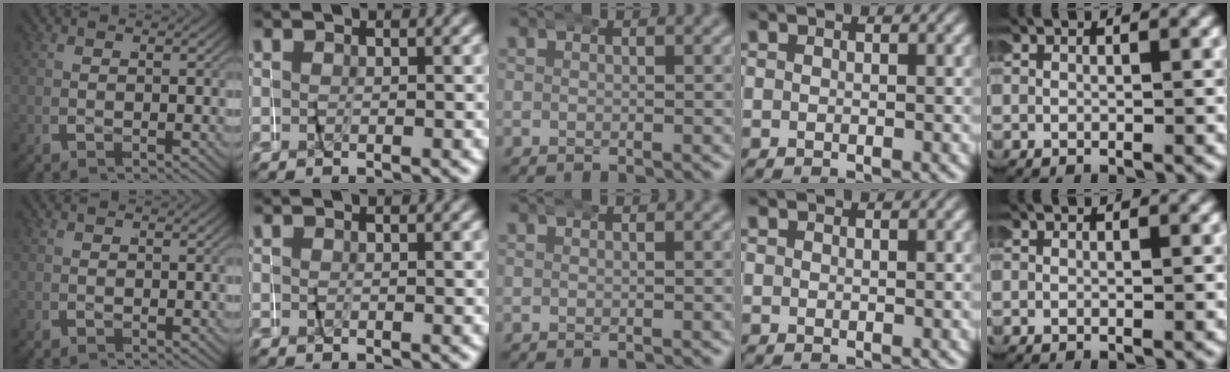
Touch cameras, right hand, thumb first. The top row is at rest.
{}